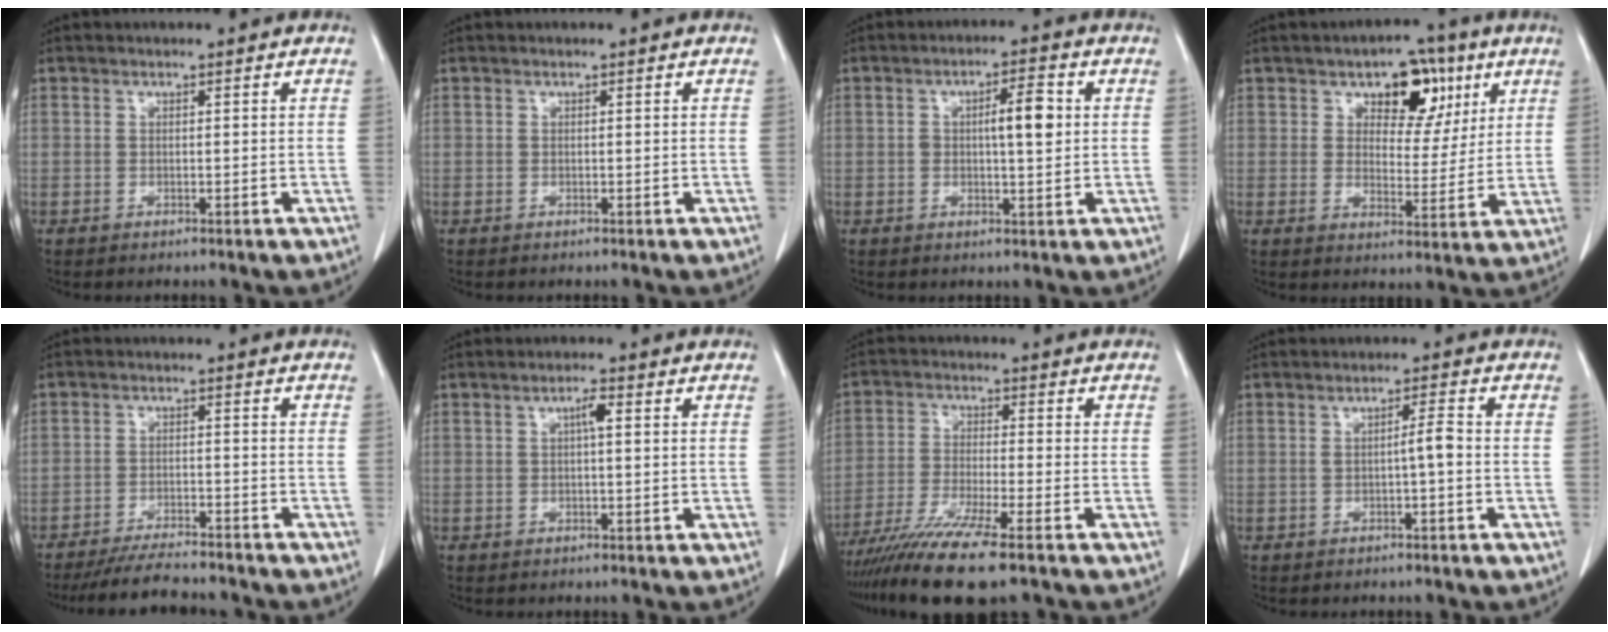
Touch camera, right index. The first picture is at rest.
{"total": 0.0}
{"total": 5.5, "force": [0.8, 1.3, 5.3], "torque": [-0.085, 0.009, 0.012]}
{"total": 9.0, "force": [4.4, 5.4, 5.7], "torque": [-0.068, 0.016, 0.066]}
{"total": 8.7, "force": [-8.0, 1.3, 2.9], "torque": [-0.043, -0.009, -0.128]}
{"total": 2.1, "force": [0.5, 0.3, 2.0], "torque": [-0.036, 0.005, 0.007]}
{"total": 11.5, "force": [-8.7, -0.2, 7.5], "torque": [-0.132, -0.032, -0.148]}
{"total": 2.4, "force": [-0.4, 0.0, 2.4], "torque": [-0.037, 0.003, -0.007]}